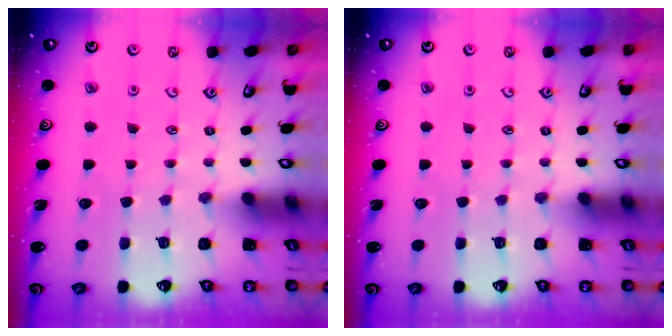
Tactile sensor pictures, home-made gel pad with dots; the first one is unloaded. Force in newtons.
{"total": 0.0}